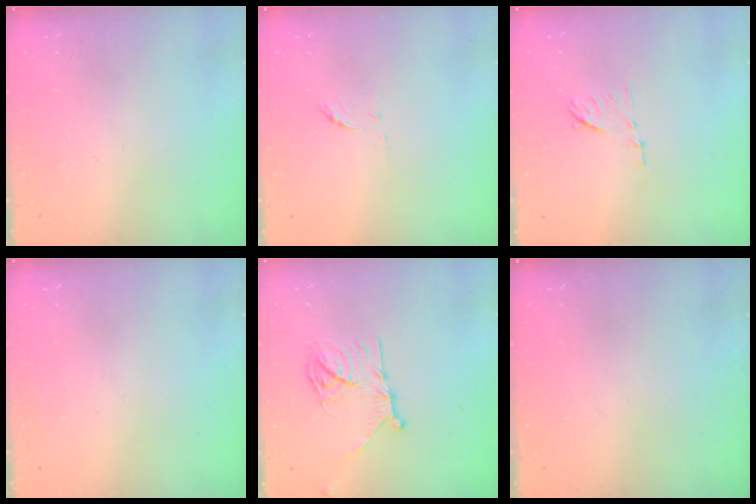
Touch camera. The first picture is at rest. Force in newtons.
{"total": 6.1, "press": 6.1, "slide": 0.3}
{"total": 6.9, "press": 6.8, "slide": 1.0}
{"total": 0.0}
{"total": 13.2, "press": 13.2, "slide": 0.8}
{"total": 0.0}